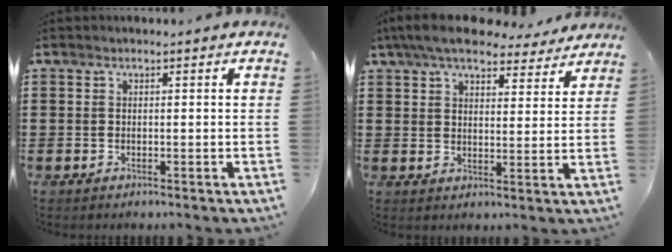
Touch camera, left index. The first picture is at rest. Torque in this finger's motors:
{"motor_torque": [2.14, 0.00, 1.05, 0.21]}